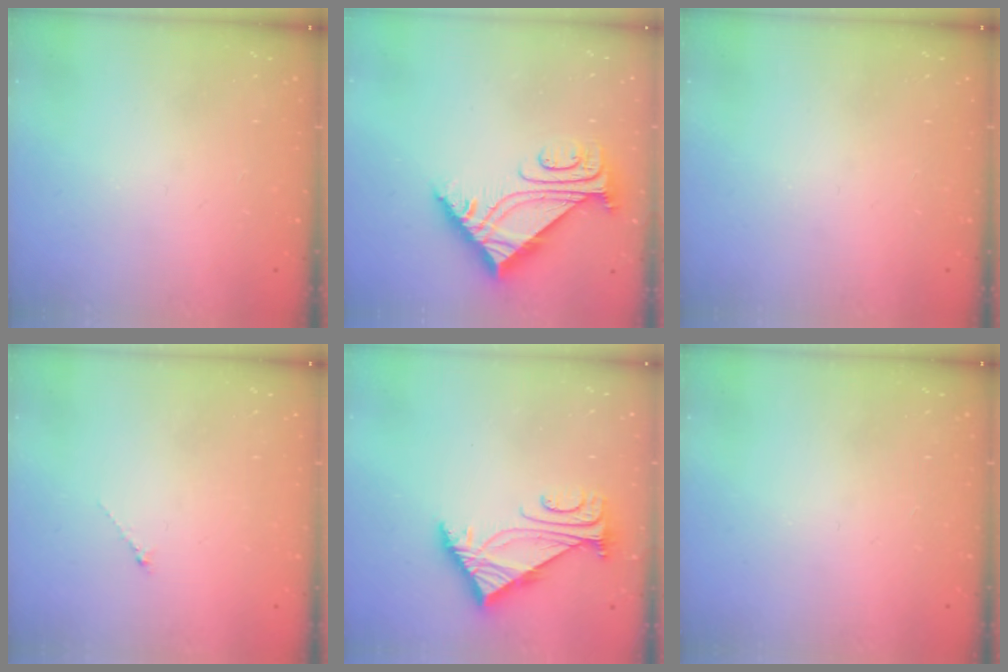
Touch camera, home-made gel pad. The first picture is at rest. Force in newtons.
{"total": 8.3, "press": 8.3, "slide": 0.7}
{"total": 0.0}
{"total": 0.6, "press": 0.5, "slide": 0.3}
{"total": 5.0, "press": 4.9, "slide": 1.0}
{"total": 0.0}